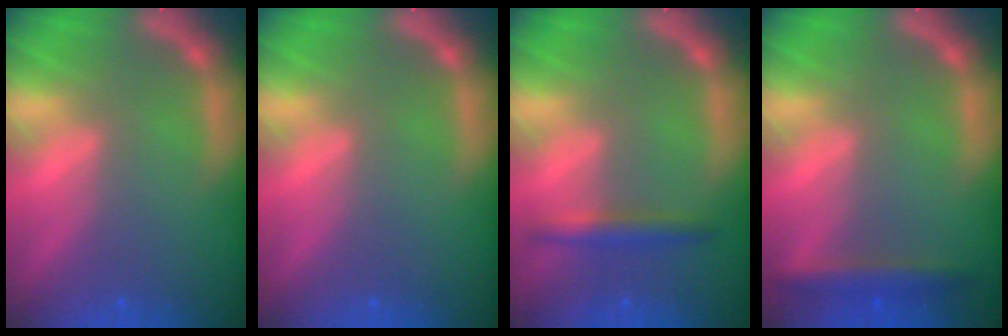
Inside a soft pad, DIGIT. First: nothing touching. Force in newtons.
{"total": 0.0}
{"total": 2.4}
{"total": 2.9}